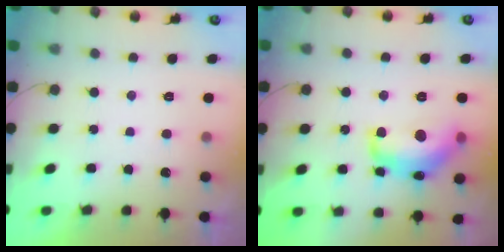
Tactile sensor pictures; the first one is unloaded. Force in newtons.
{"total": 15.7, "press": 15.6, "slide": 1.1}